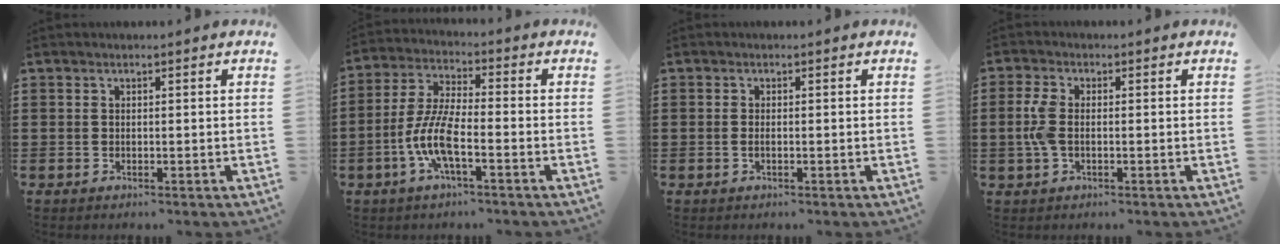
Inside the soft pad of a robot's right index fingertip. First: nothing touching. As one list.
[{"total": 7.9, "force": [-3.3, 1.8, 6.9], "torque": [-0.170, -0.015, -0.071]}, {"total": 0.7, "force": [-0.3, -0.1, 0.6], "torque": [-0.012, -0.004, -0.006]}, {"total": 4.2, "force": [-0.4, 2.1, 3.6], "torque": [-0.097, -0.005, -0.016]}]